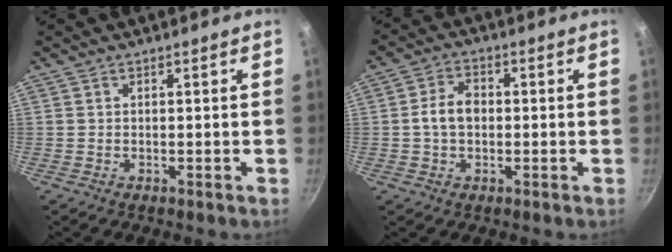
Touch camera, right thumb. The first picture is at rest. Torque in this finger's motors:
{"motor_torque": [0.76, 1.70, 0.89, 0.06, 0.06]}